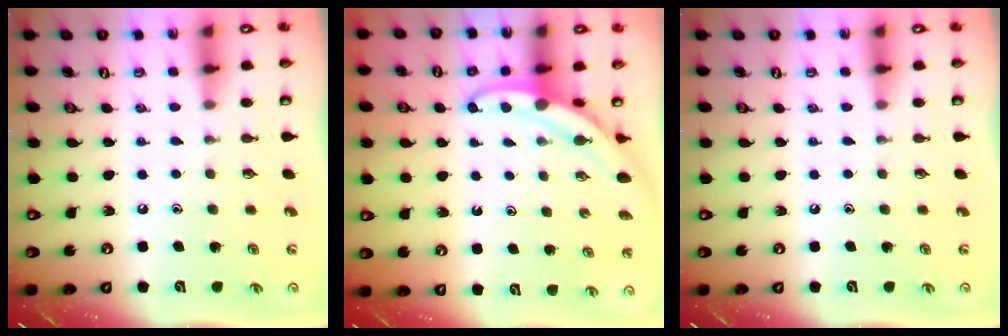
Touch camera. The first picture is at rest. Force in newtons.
{"total": 5.1, "press": 5.0, "slide": 0.4}
{"total": 0.0}